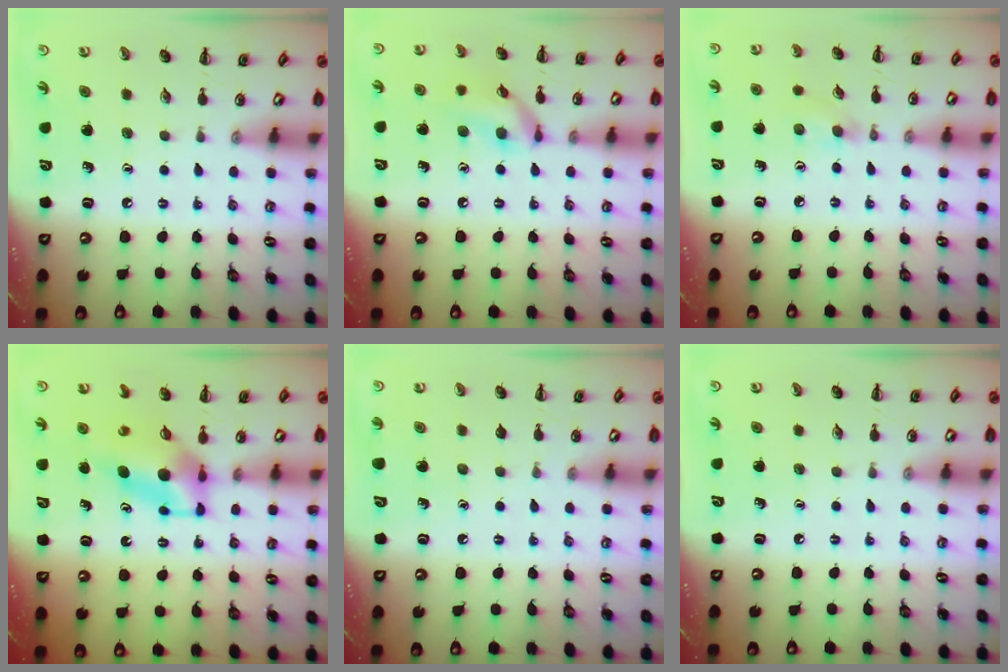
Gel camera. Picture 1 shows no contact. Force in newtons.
{"total": 11.6, "press": 11.5, "slide": 1.7}
{"total": 4.8, "press": 4.4, "slide": 1.8}
{"total": 5.7, "press": 5.6, "slide": 1.1}
{"total": 0.0}
{"total": 0.0}